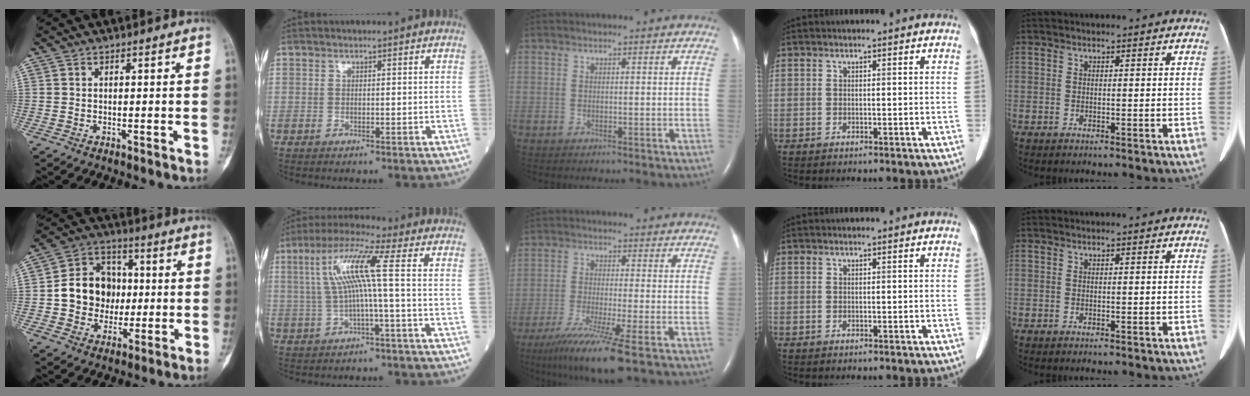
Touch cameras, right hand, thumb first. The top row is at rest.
{"thumb": {"total": 13.1, "force": [-0.1, 11.2, 6.8], "torque": [-0.072, 0.025, -0.002]}, "index": {"total": 9.1, "force": [0.9, -0.7, 9.0], "torque": [-0.182, 0.022, 0.020]}, "middle": {"total": 10.1, "force": [-6.4, -0.9, 7.7], "torque": [-0.138, -0.034, -0.109]}}